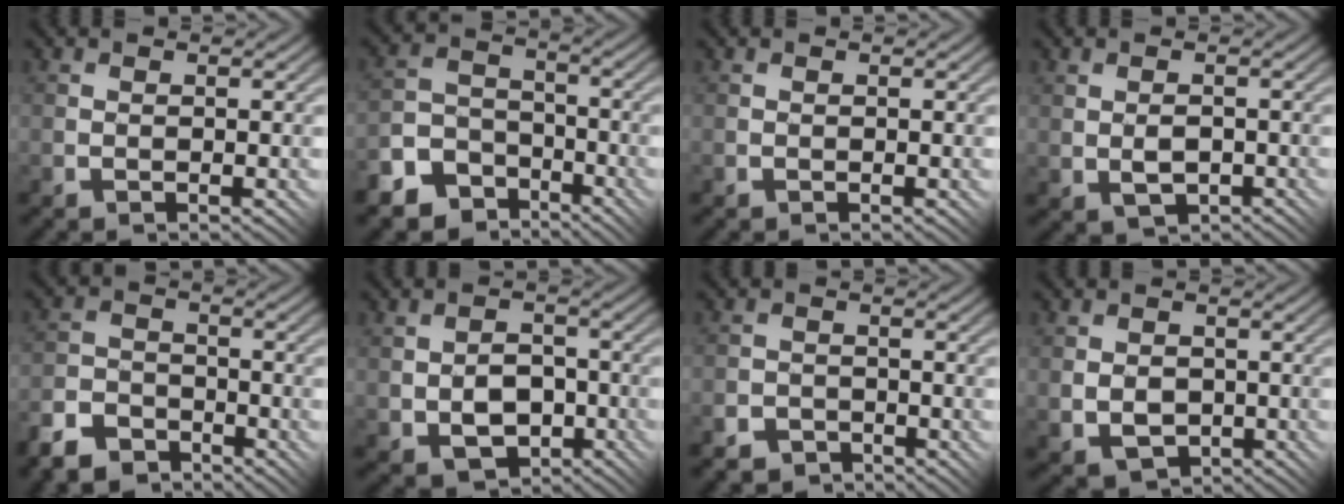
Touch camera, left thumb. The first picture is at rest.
{"total": 9.0, "force": [-6.3, 6.0, 2.4], "torque": [-0.068, -0.012, -0.113]}
{"total": 0.0}
{"total": 2.9, "force": [-0.4, 1.7, 2.3], "torque": [-0.046, -0.002, -0.005]}
{"total": 6.2, "force": [-5.0, 3.1, 1.8], "torque": [-0.042, -0.003, -0.107]}
{"total": 6.7, "force": [-1.6, 4.8, 4.4], "torque": [-0.102, -0.014, -0.029]}
{"total": 3.4, "force": [-2.7, 2.1, 0.3], "torque": [0.001, 0.005, -0.049]}
{"total": 5.1, "force": [-0.9, 4.1, 2.9], "torque": [-0.064, -0.012, -0.020]}